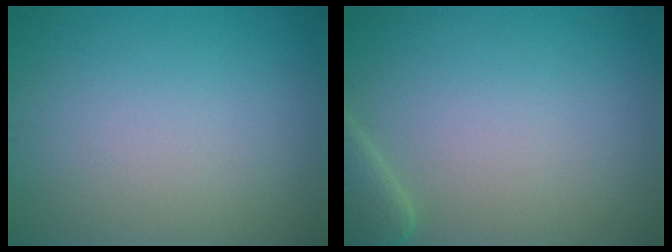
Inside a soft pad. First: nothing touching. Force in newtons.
{"total": 2.4, "press": 2.3, "slide": 0.4}